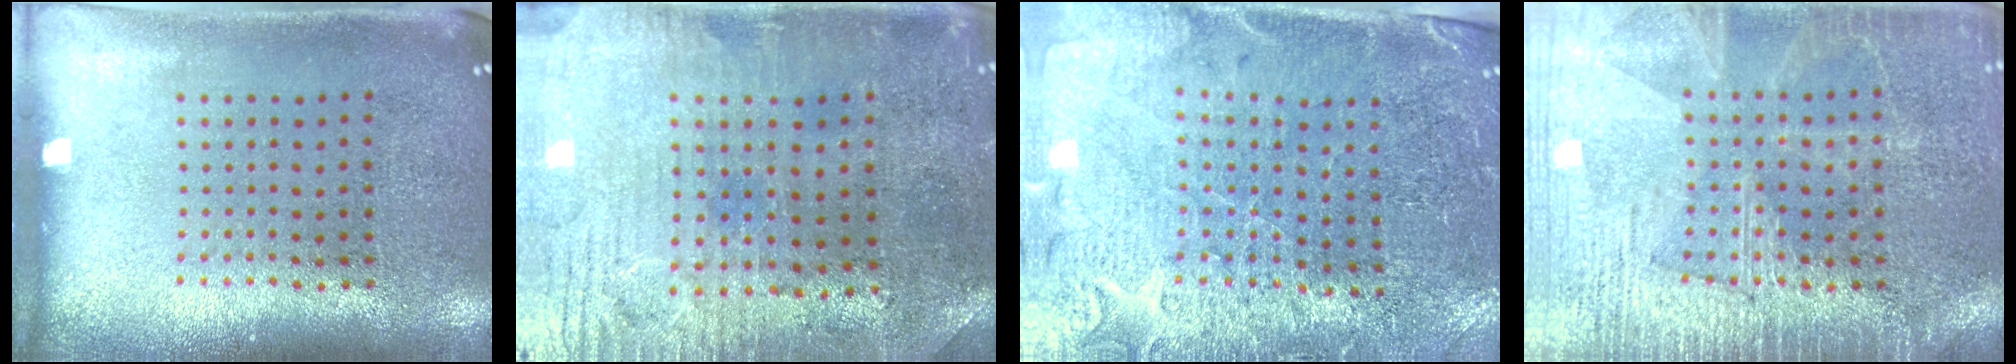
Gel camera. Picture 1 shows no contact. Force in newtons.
{"total": 1.3, "press": 1.2, "slide": 0.6}
{"total": 3.3, "press": 3.1, "slide": 1.0}
{"total": 4.7, "press": 4.7, "slide": 0.7}